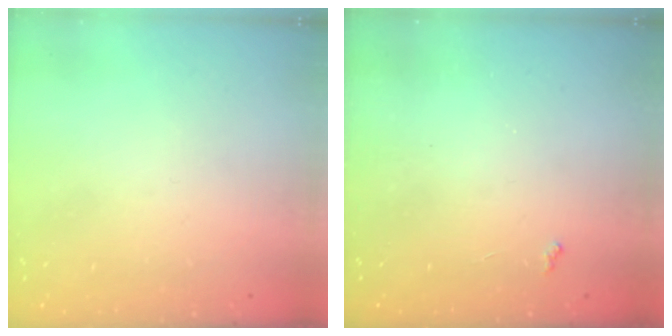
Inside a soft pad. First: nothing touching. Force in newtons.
{"total": 2.9, "press": 2.8, "slide": 0.5}